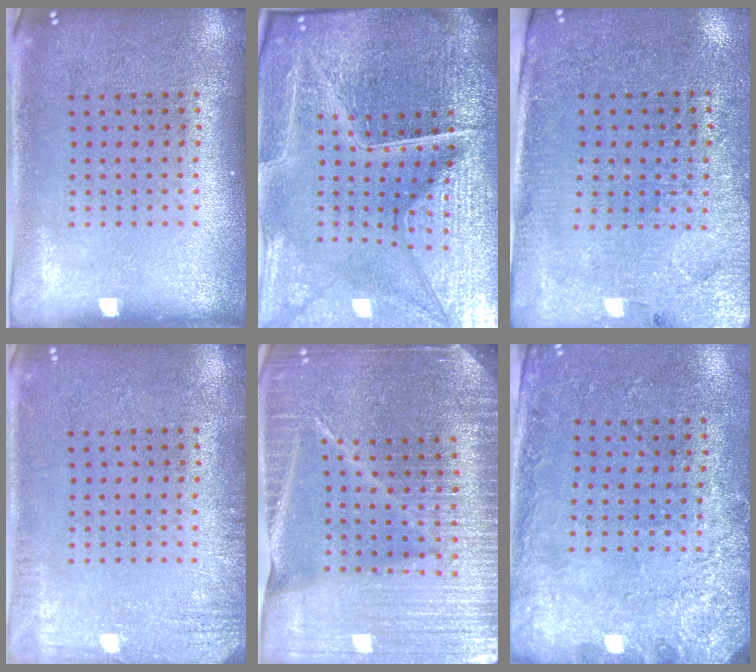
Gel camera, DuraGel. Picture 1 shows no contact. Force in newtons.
{"total": 6.3, "press": 5.7, "slide": 2.7}
{"total": 3.0, "press": 2.9, "slide": 0.9}
{"total": 1.7, "press": 1.7, "slide": 0.2}
{"total": 5.1, "press": 4.6, "slide": 2.3}
{"total": 2.6, "press": 2.1, "slide": 1.5}